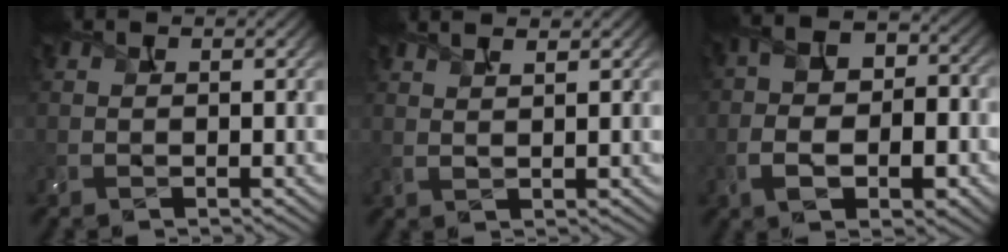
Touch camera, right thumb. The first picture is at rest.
{"total": 2.4, "force": [1.9, 0.3, 1.4], "torque": [-0.025, 0.003, 0.028]}
{"total": 10.3, "force": [-2.6, 6.2, 7.9], "torque": [-0.139, -0.013, -0.042]}